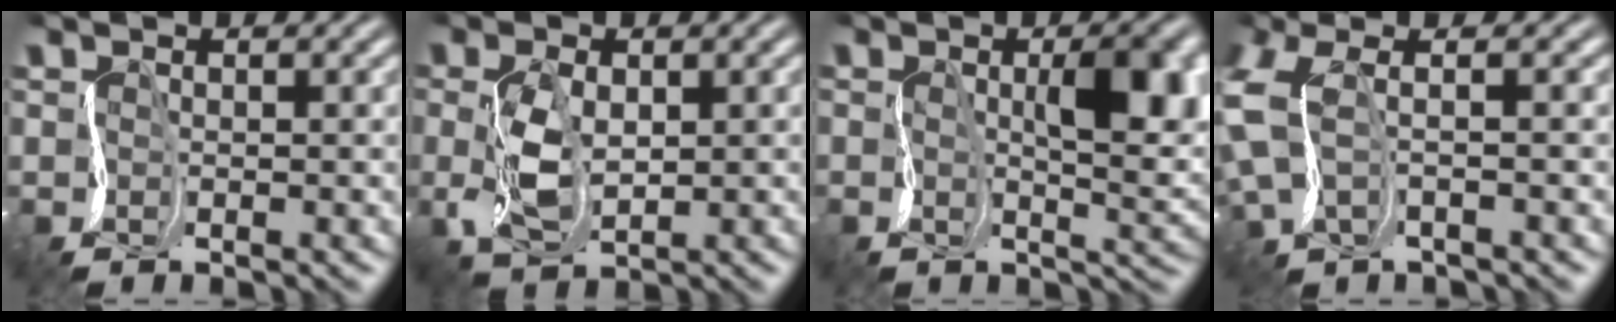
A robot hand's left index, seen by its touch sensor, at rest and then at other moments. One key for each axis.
{"total": 2.6, "fx": 0.7, "fy": 1.6, "fz": 1.9, "tx": -0.071, "ty": 0.005, "tz": 0.013}
{"total": 6.3, "fx": 1.2, "fy": 2.1, "fz": 5.8, "tx": -0.097, "ty": 0.010, "tz": 0.019}
{"total": 3.5, "fx": 1.4, "fy": 1.4, "fz": 2.9, "tx": -0.096, "ty": 0.007, "tz": 0.017}